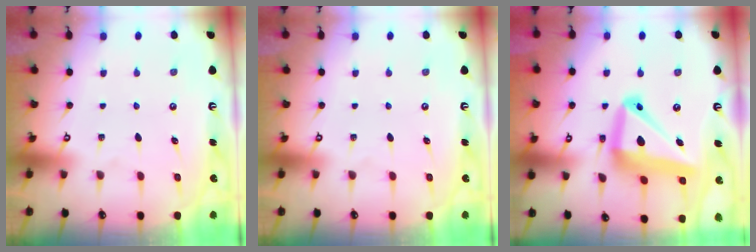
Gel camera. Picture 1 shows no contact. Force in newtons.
{"total": 0.0}
{"total": 18.0, "press": 17.9, "slide": 2.1}